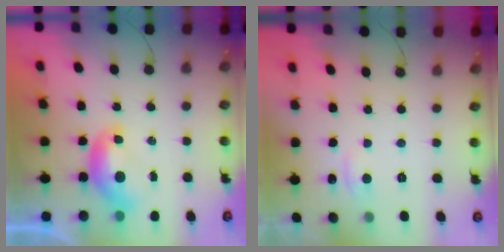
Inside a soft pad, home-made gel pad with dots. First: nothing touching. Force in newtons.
{"total": 1.2, "press": 1.0, "slide": 0.7}